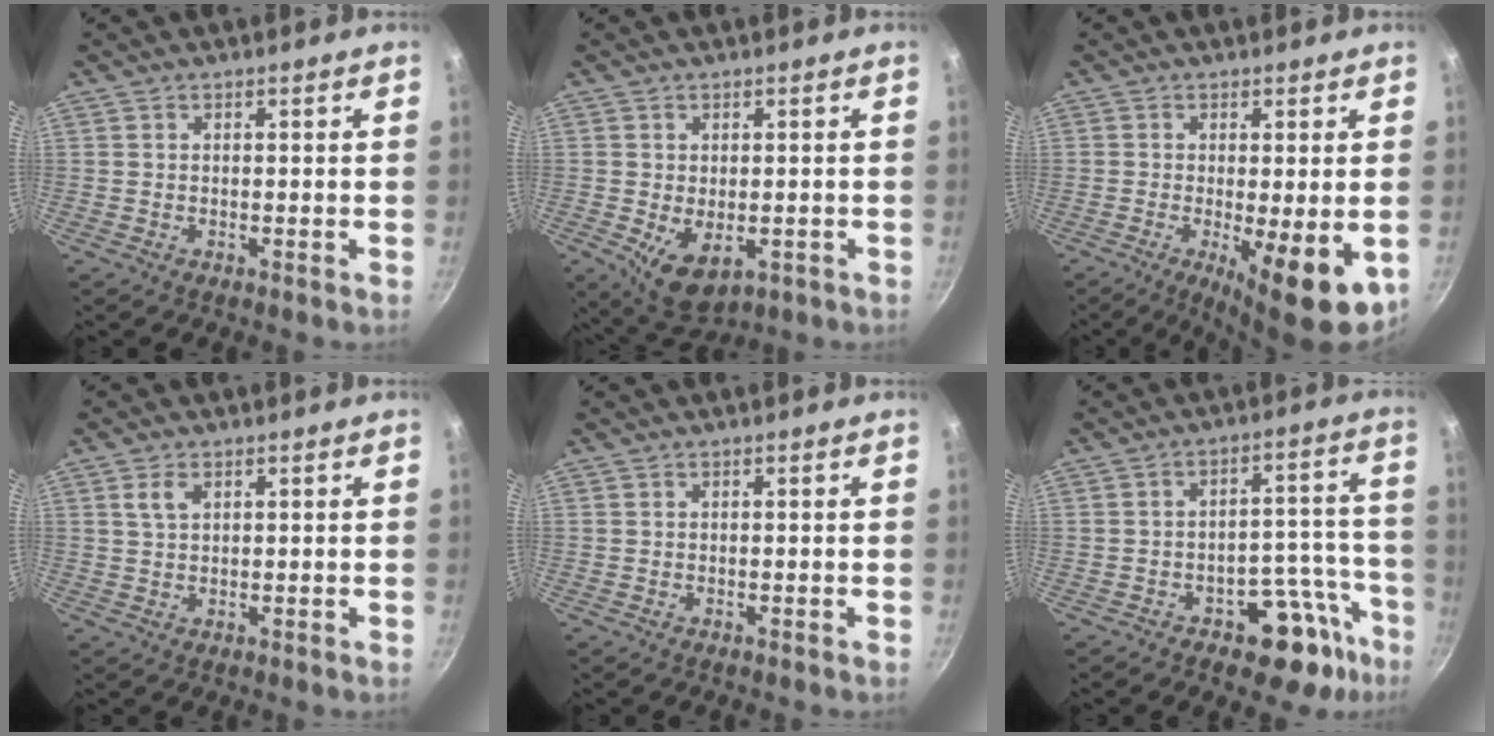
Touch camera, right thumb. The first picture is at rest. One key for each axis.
{"total": 8.0, "fx": -2.2, "fy": 4.8, "fz": 6.0, "tx": -0.093, "ty": -0.007, "tz": -0.020}
{"total": 12.4, "fx": -3.7, "fy": 3.7, "fz": 11.3, "tx": -0.151, "ty": -0.022, "tz": -0.043}
{"total": 2.9, "fx": 1.3, "fy": 1.6, "fz": 2.0, "tx": -0.037, "ty": -0.001, "tz": 0.029}
{"total": 0.0}
{"total": 12.5, "fx": -7.3, "fy": 6.3, "fz": 7.9, "tx": -0.057, "ty": 0.074, "tz": -0.096}